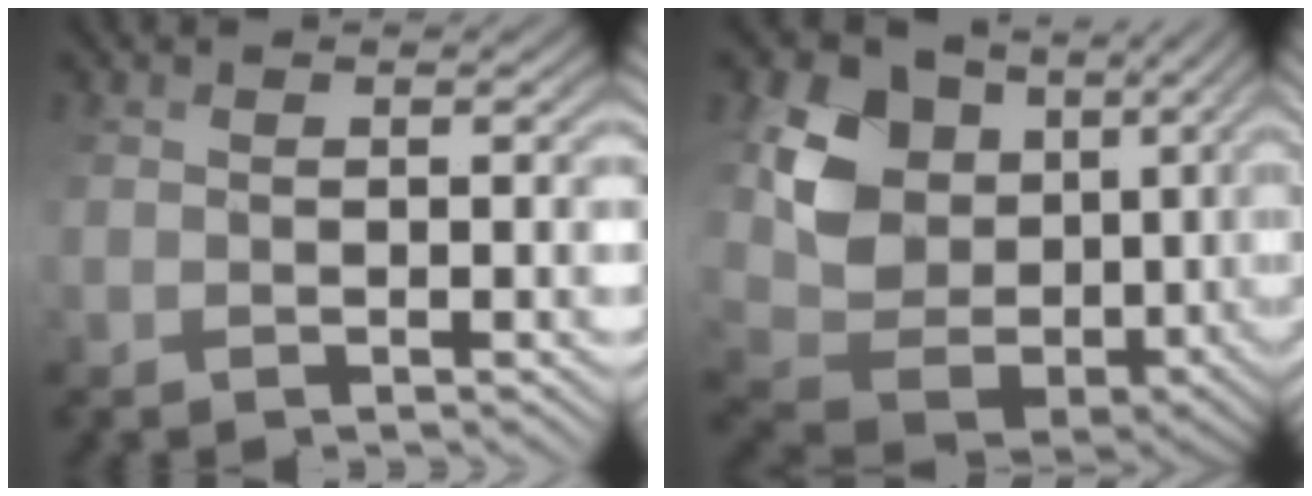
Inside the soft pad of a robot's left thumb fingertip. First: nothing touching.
{"total": 14.6, "force": [4.9, 11.0, 8.3], "torque": [-0.202, -0.007, 0.120]}